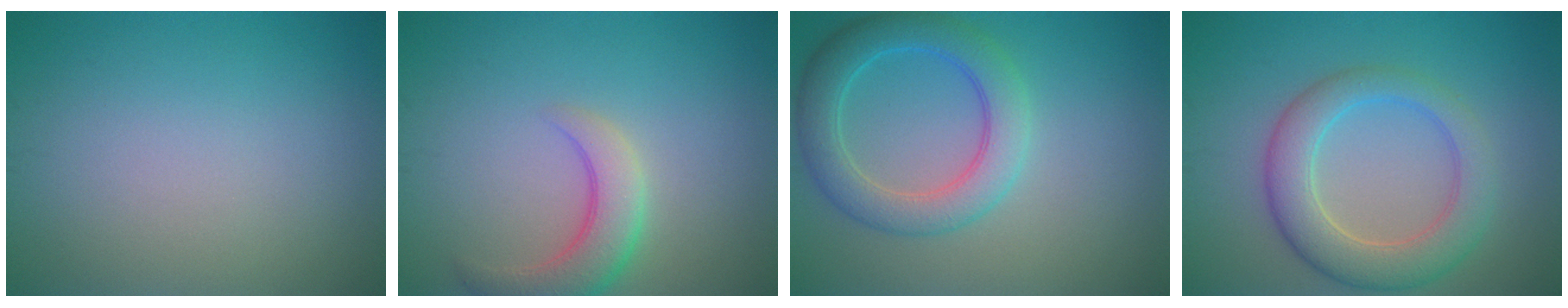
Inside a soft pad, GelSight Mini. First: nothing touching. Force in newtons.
{"total": 4.3, "press": 4.2, "slide": 0.6}
{"total": 5.2, "press": 5.2, "slide": 0.2}
{"total": 5.6, "press": 5.5, "slide": 0.4}